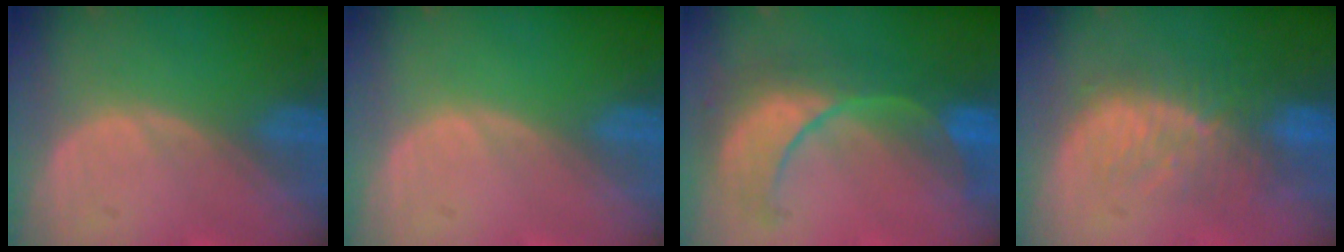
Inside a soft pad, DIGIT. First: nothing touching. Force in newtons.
{"total": 0.0}
{"total": 9.1, "press": 9.1, "slide": 0.6}
{"total": 10.0, "press": 8.5, "slide": 5.3}